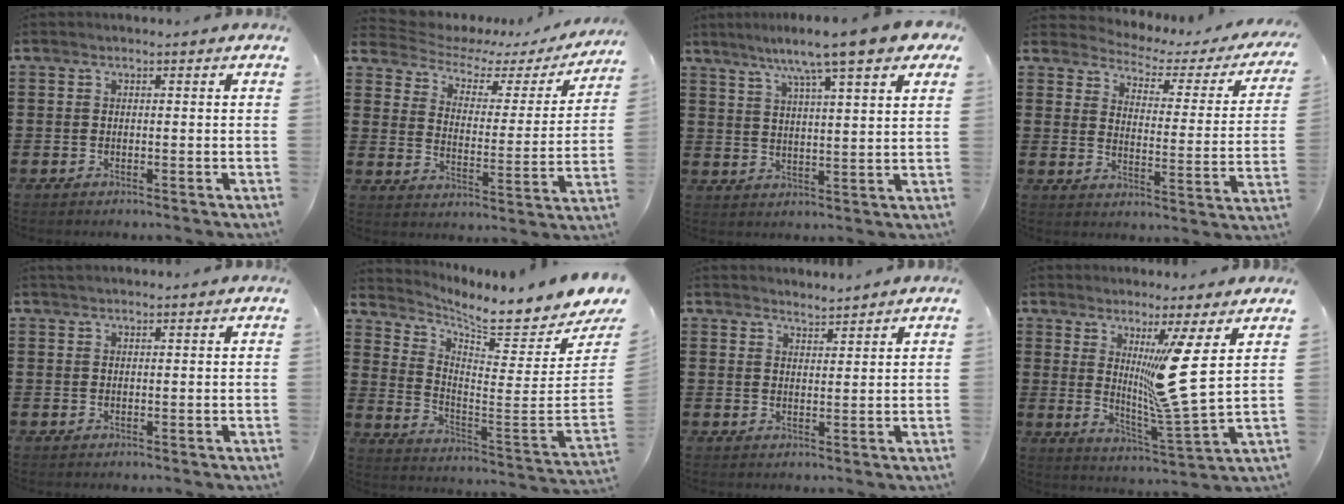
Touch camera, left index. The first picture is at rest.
{"total": 3.5, "force": [2.4, 1.9, 1.6], "torque": [-0.050, -0.015, 0.032]}
{"total": 9.6, "force": [7.4, 0.6, 6.1], "torque": [-0.126, -0.023, 0.120]}
{"total": 2.6, "force": [2.3, 0.6, 0.9], "torque": [-0.038, -0.023, 0.030]}
{"total": 0.7, "force": [0.6, 0.2, 0.2], "torque": [-0.004, 0.001, 0.012]}
{"total": 6.1, "force": [5.6, -0.4, 2.5], "torque": [-0.066, -0.066, 0.085]}
{"total": 2.9, "force": [2.9, 0.0, -0.2], "torque": [-0.004, -0.008, 0.057]}
{"total": 10.4, "force": [3.9, -0.4, 9.6], "torque": [-0.155, -0.040, 0.059]}